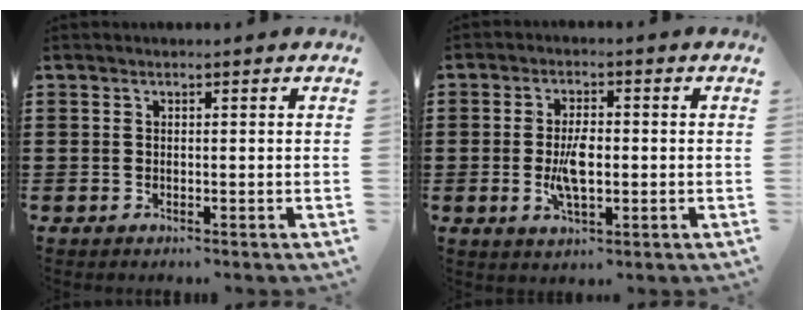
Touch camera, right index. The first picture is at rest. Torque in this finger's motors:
{"motor_torque": [2.14, 0.00, 0.66, 0.16]}